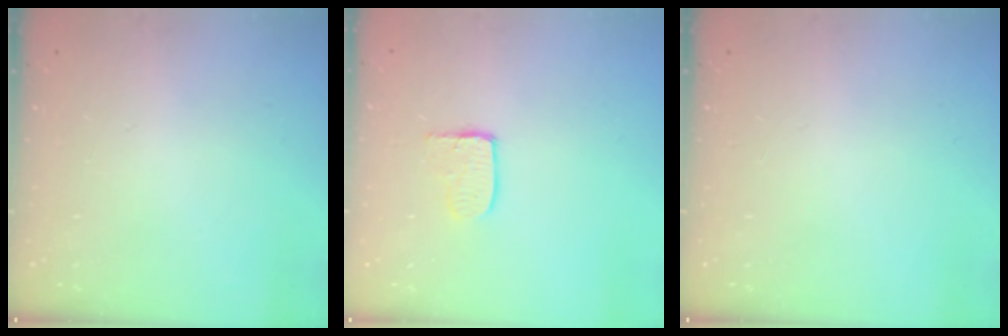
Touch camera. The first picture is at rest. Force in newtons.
{"total": 5.0, "press": 5.0, "slide": 0.4}
{"total": 0.0}